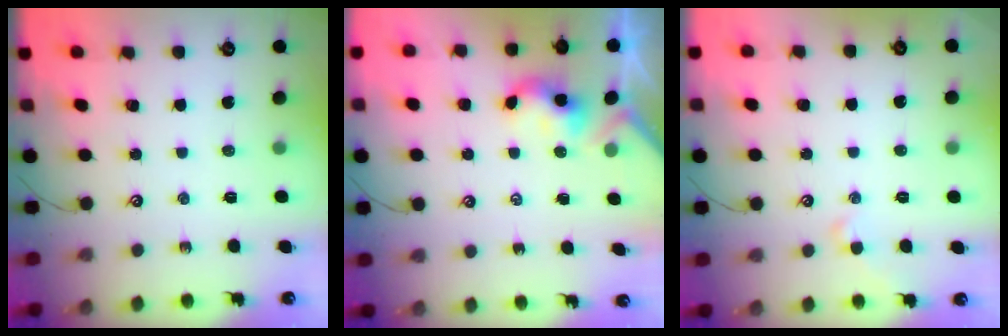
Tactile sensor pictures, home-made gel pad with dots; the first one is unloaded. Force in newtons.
{"total": 2.6, "press": 2.6, "slide": 0.3}
{"total": 0.6, "press": 0.4, "slide": 0.5}